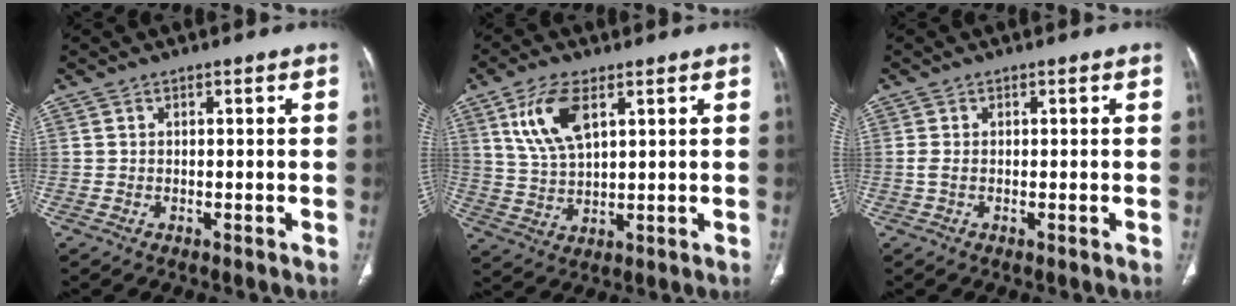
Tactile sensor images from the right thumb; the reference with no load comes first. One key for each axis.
{"total": 9.7, "fx": 4.3, "fy": 4.6, "fz": 7.4, "tx": -0.146, "ty": -0.011, "tz": 0.090}
{"total": 1.4, "fx": -0.2, "fy": 0.5, "fz": 1.3, "tx": -0.036, "ty": -0.005, "tz": -0.005}